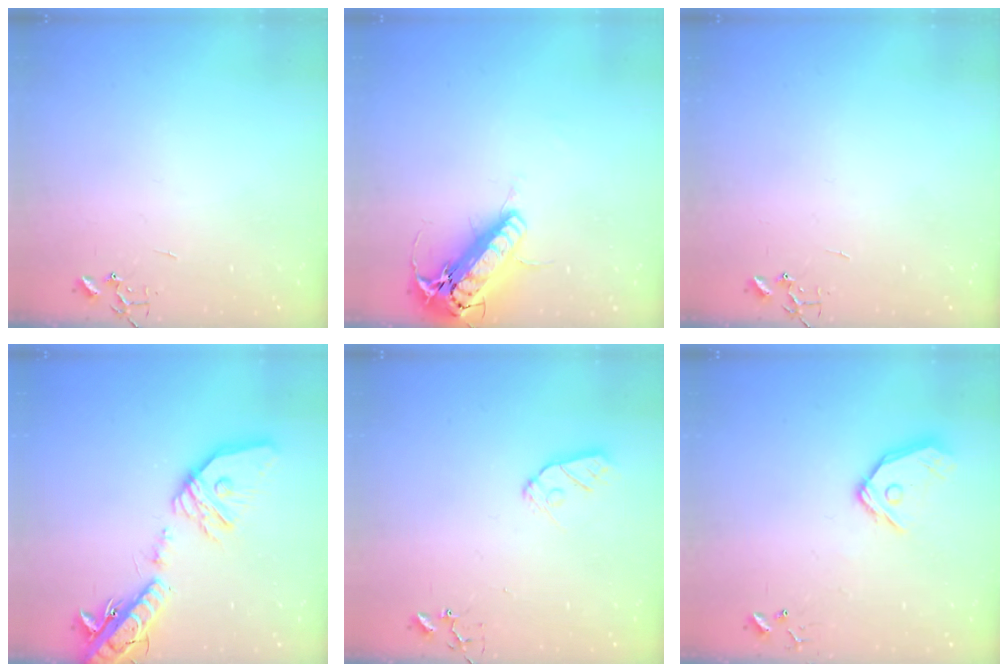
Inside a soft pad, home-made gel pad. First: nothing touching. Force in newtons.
{"total": 18.2, "press": 17.8, "slide": 3.8}
{"total": 0.0}
{"total": 23.6, "press": 23.3, "slide": 3.8}
{"total": 7.6, "press": 7.6, "slide": 0.5}
{"total": 12.7, "press": 12.5, "slide": 2.0}